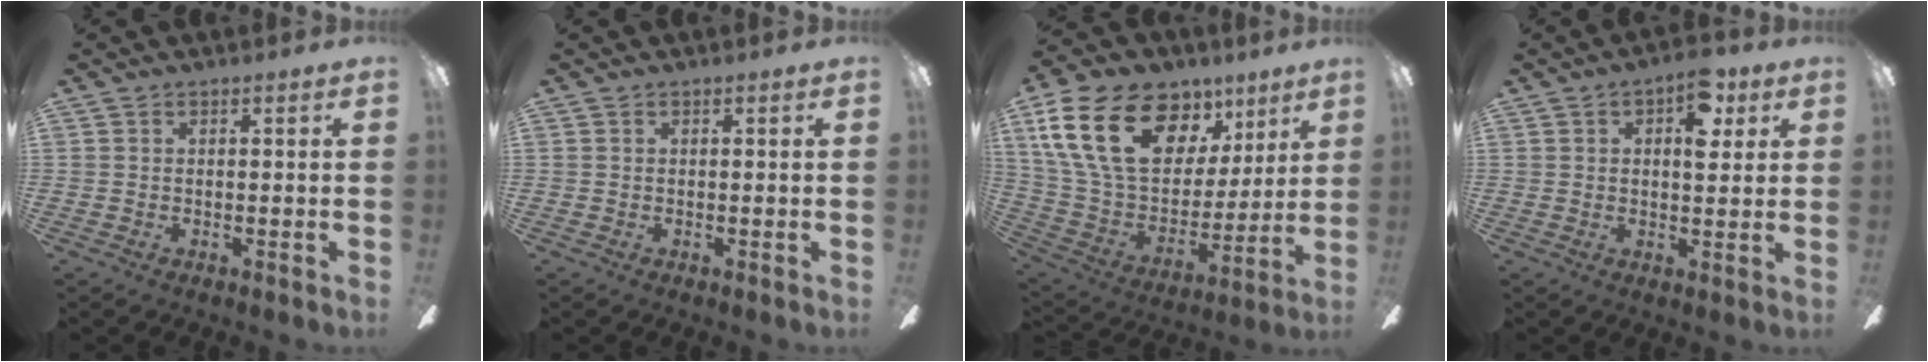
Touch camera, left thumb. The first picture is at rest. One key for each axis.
{"total": 0.0}
{"total": 25.4, "fx": 12.1, "fy": 15.9, "fz": 15.7, "tx": -0.293, "ty": -0.044, "tz": 0.223}
{"total": 9.3, "fx": 4.0, "fy": 4.7, "fz": 6.9, "tx": -0.082, "ty": -0.012, "tz": 0.062}